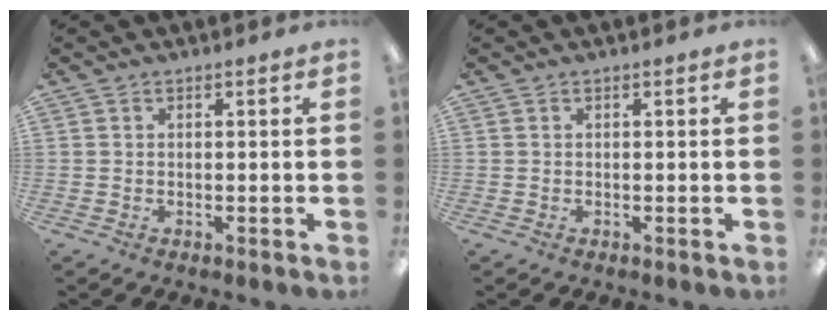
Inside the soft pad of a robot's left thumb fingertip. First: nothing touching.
{"total": 0.0}